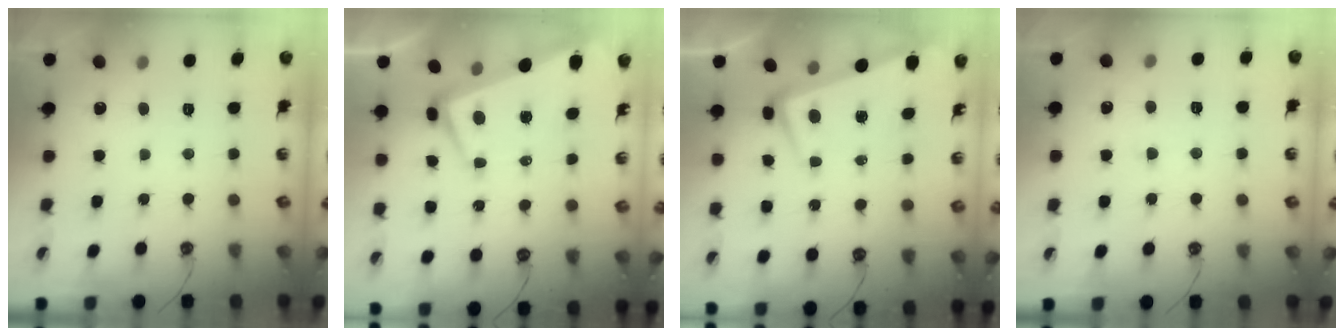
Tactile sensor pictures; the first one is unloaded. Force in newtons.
{"total": 1.9, "press": 1.5, "slide": 1.2}
{"total": 0.9, "press": 0.0, "slide": 0.9}
{"total": 2.7, "press": 2.7, "slide": 0.5}